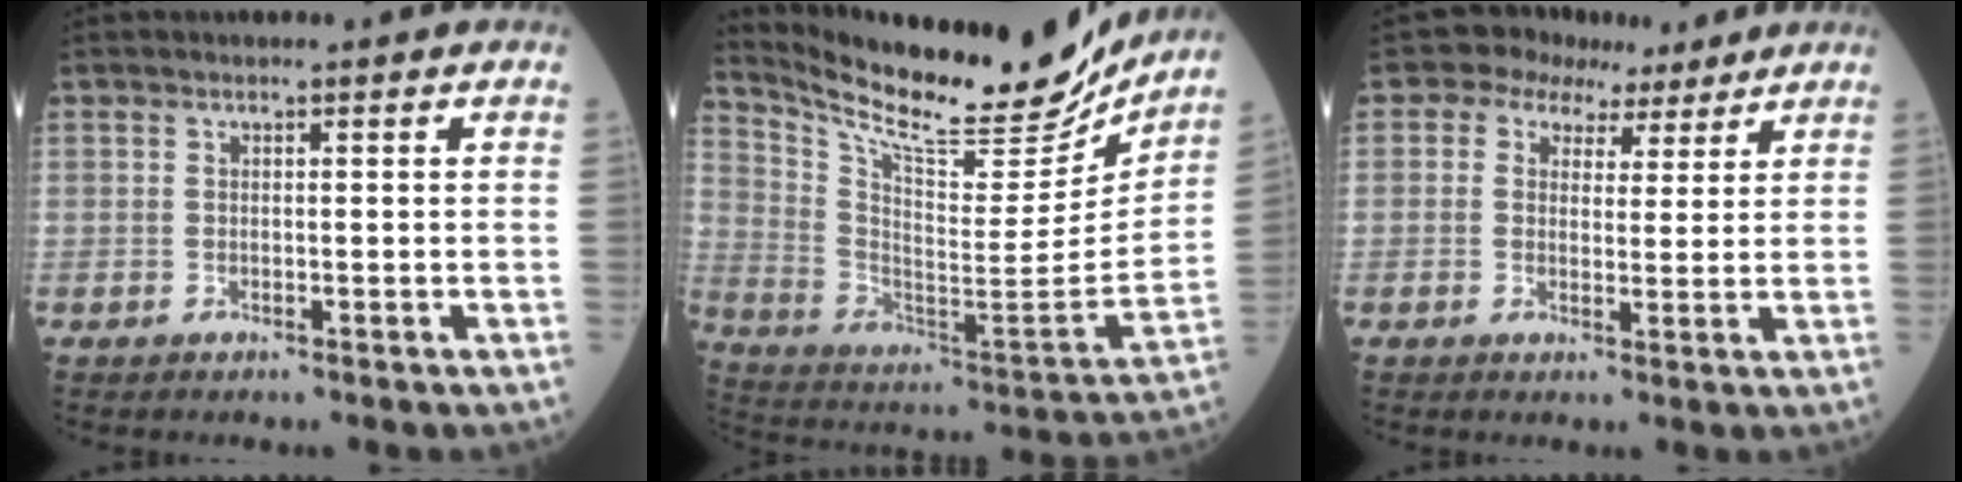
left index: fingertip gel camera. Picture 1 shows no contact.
{"total": 23.4, "force": [20.7, 4.4, 9.9], "torque": [-0.185, -0.045, 0.317]}
{"total": 5.7, "force": [3.7, 4.1, 1.5], "torque": [-0.019, 0.031, 0.054]}